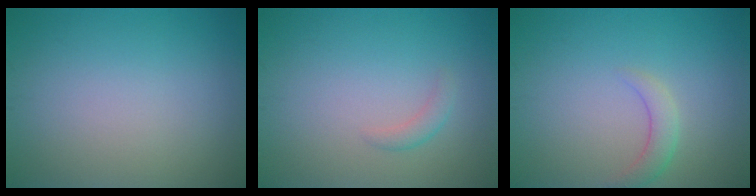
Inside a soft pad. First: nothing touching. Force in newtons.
{"total": 1.1, "press": 1.1, "slide": 0.0}
{"total": 1.9, "press": 1.9, "slide": 0.2}